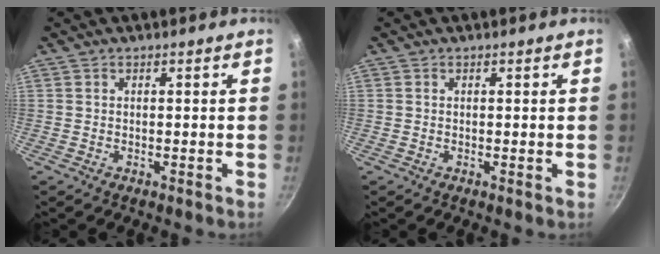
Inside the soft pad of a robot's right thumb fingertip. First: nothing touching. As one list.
[{"total": 0.0}]